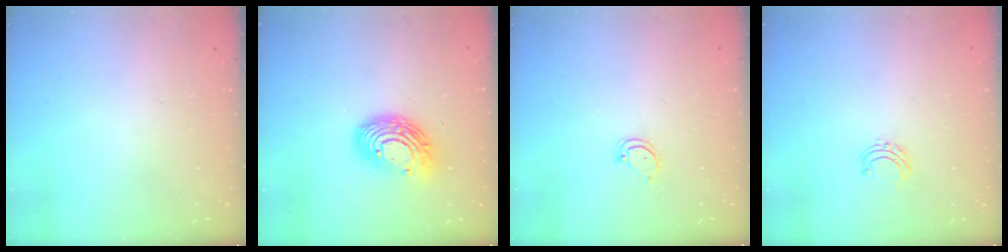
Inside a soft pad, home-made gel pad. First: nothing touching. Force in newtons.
{"total": 12.9, "press": 12.9, "slide": 0.4}
{"total": 3.5, "press": 3.5, "slide": 0.4}
{"total": 4.6, "press": 4.6, "slide": 0.4}